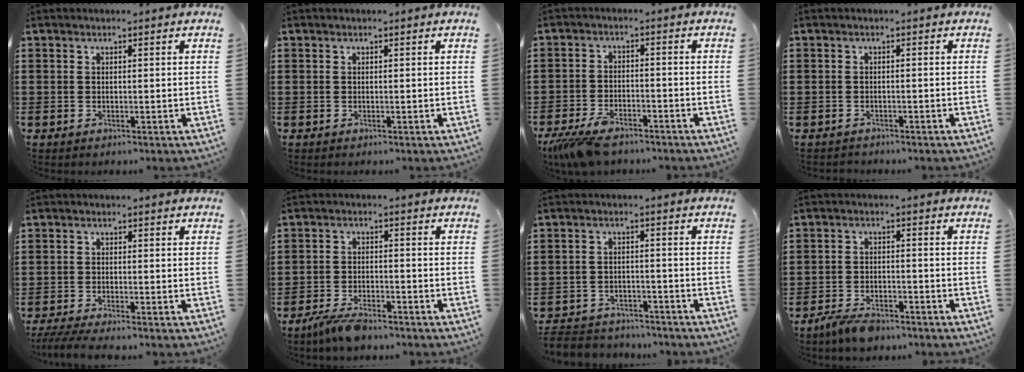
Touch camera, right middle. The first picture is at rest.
{"total": 0.0}
{"total": 5.7, "force": [-4.5, 1.1, 3.2], "torque": [-0.087, -0.013, -0.091]}
{"total": 0.9, "force": [-0.9, 0.2, -0.2], "torque": [0.001, 0.002, -0.020]}
{"total": 2.6, "force": [-2.3, -0.1, 1.2], "torque": [-0.034, -0.010, -0.048]}
{"total": 4.0, "force": [-3.4, 0.8, 2.0], "torque": [-0.054, -0.002, -0.069]}
{"total": 3.4, "force": [-3.3, 0.8, -0.2], "torque": [-0.012, -0.003, -0.073]}
{"total": 3.5, "force": [-2.9, 1.1, 1.6], "torque": [-0.041, 0.004, -0.060]}